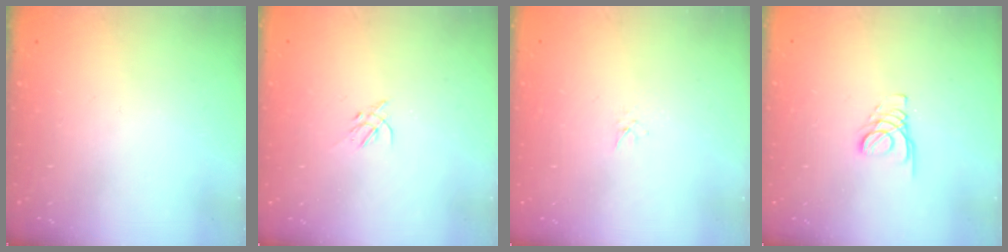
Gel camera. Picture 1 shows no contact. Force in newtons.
{"total": 1.4, "press": 1.3, "slide": 0.5}
{"total": 1.6, "press": 1.6, "slide": 0.2}
{"total": 1.8, "press": 1.7, "slide": 0.1}